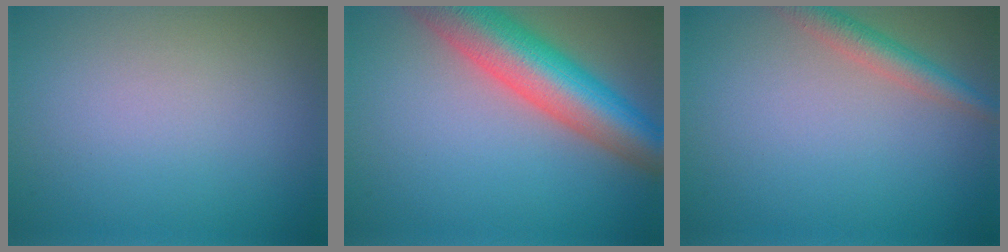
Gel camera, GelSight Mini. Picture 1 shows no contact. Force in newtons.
{"total": 9.9, "press": 9.9, "slide": 0.5}
{"total": 2.7, "press": 2.7, "slide": 0.1}